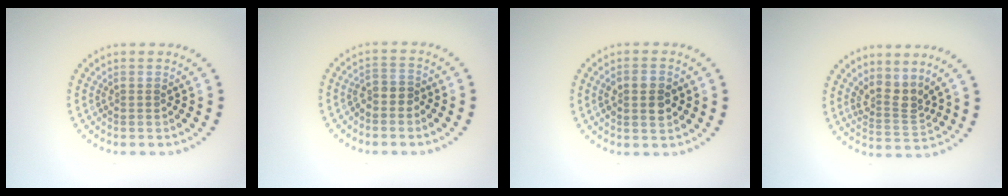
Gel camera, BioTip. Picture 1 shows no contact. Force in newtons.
{"total": 1.8, "press": 1.6, "slide": 1.0}
{"total": 2.7, "press": 2.7, "slide": 0.3}
{"total": 2.8, "press": 2.0, "slide": 1.9}